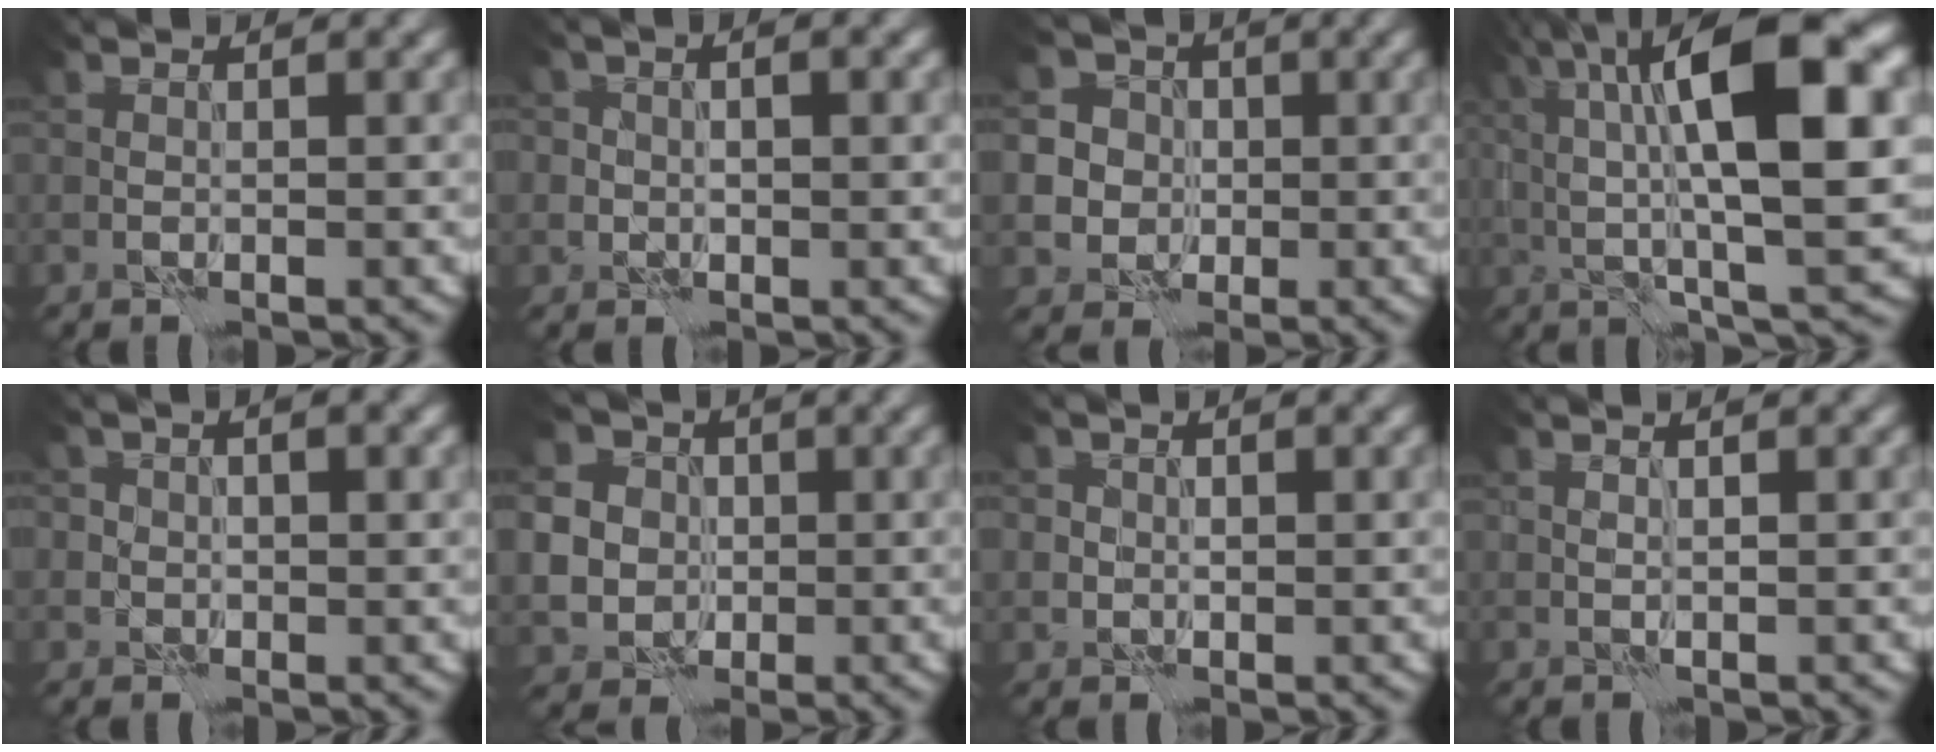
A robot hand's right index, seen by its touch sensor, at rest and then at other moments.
{"total": 2.1, "force": [0.2, 1.7, 1.1], "torque": [-0.002, 0.006, -0.009]}
{"total": 7.1, "force": [-0.5, 6.8, 1.9], "torque": [-0.036, 0.021, -0.042]}
{"total": 13.2, "force": [3.8, 3.3, 12.2], "torque": [-0.191, 0.011, 0.060]}
{"total": 2.3, "force": [0.5, 2.0, 0.9], "torque": [0.001, 0.006, -0.008]}
{"total": 8.9, "force": [0.2, 8.5, 2.7], "torque": [-0.083, 0.006, -0.021]}
{"total": 1.6, "force": [0.5, 1.5, 0.4], "torque": [0.003, 0.003, -0.001]}
{"total": 0.6, "force": [0.6, -0.2, 0.2], "torque": [-0.009, 0.001, 0.010]}